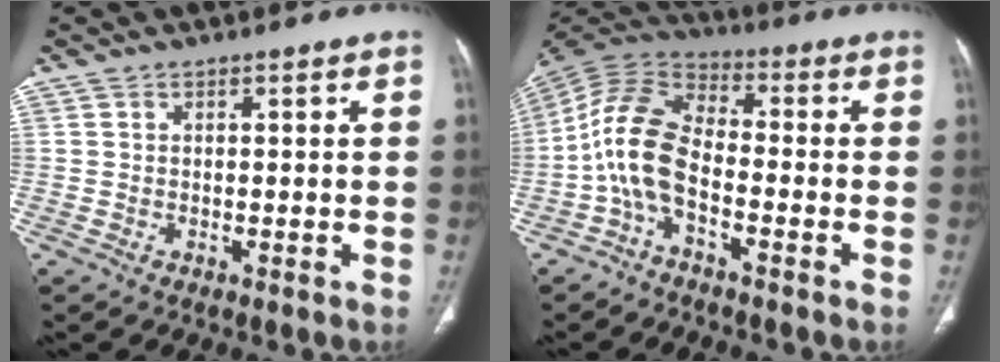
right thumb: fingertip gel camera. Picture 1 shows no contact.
{"total": 11.3, "force": [-3.4, 5.9, 9.0], "torque": [-0.186, 0.048, -0.080]}